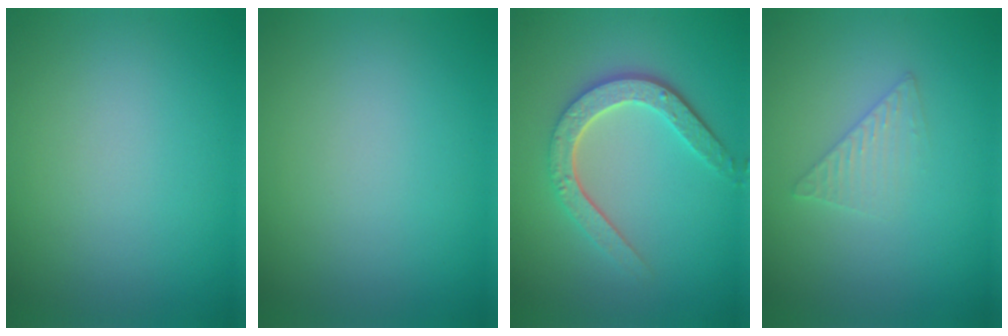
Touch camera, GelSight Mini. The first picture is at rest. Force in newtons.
{"total": 0.0}
{"total": 4.6, "press": 3.5, "slide": 3.0}
{"total": 1.6, "press": 1.6, "slide": 0.1}